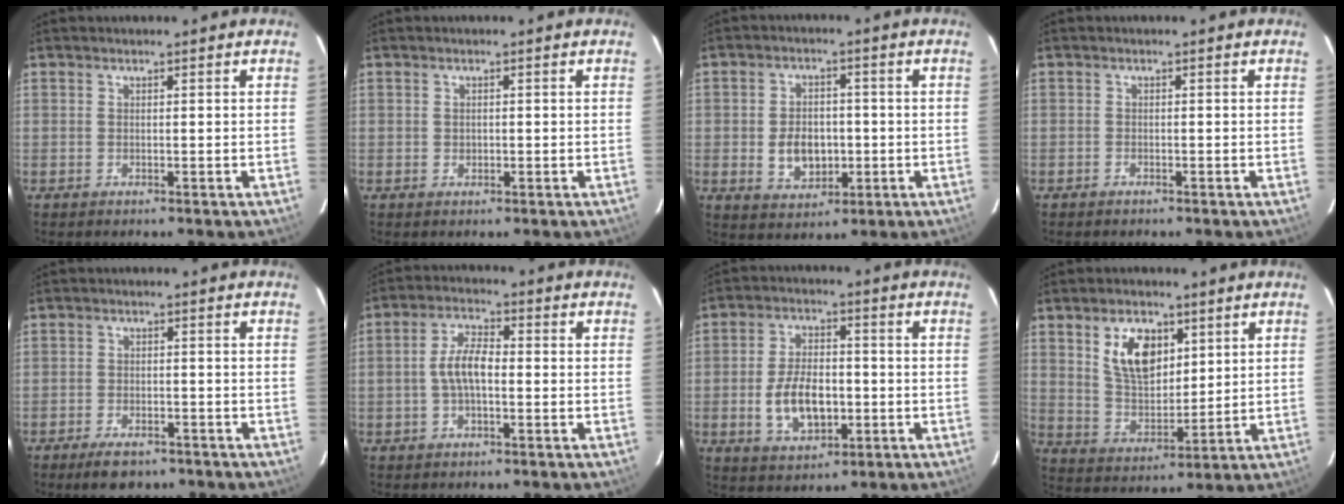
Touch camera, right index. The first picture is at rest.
{"total": 0.8, "force": [0.0, 0.8, 0.2], "torque": [-0.001, 0.000, 0.001]}
{"total": 7.4, "force": [-1.2, 5.5, 4.9], "torque": [-0.098, 0.001, -0.009]}
{"total": 0.9, "force": [-0.8, 0.5, 0.1], "torque": [-0.005, 0.003, -0.015]}
{"total": 6.3, "force": [-4.8, 2.8, 3.0], "torque": [-0.071, -0.001, -0.072]}
{"total": 5.9, "force": [-1.0, 2.5, 5.3], "torque": [-0.108, 0.013, -0.019]}
{"total": 10.3, "force": [-2.3, 5.9, 8.1], "torque": [-0.162, 0.003, -0.030]}
{"total": 10.4, "force": [4.5, 6.0, 7.1], "torque": [-0.128, 0.009, 0.094]}